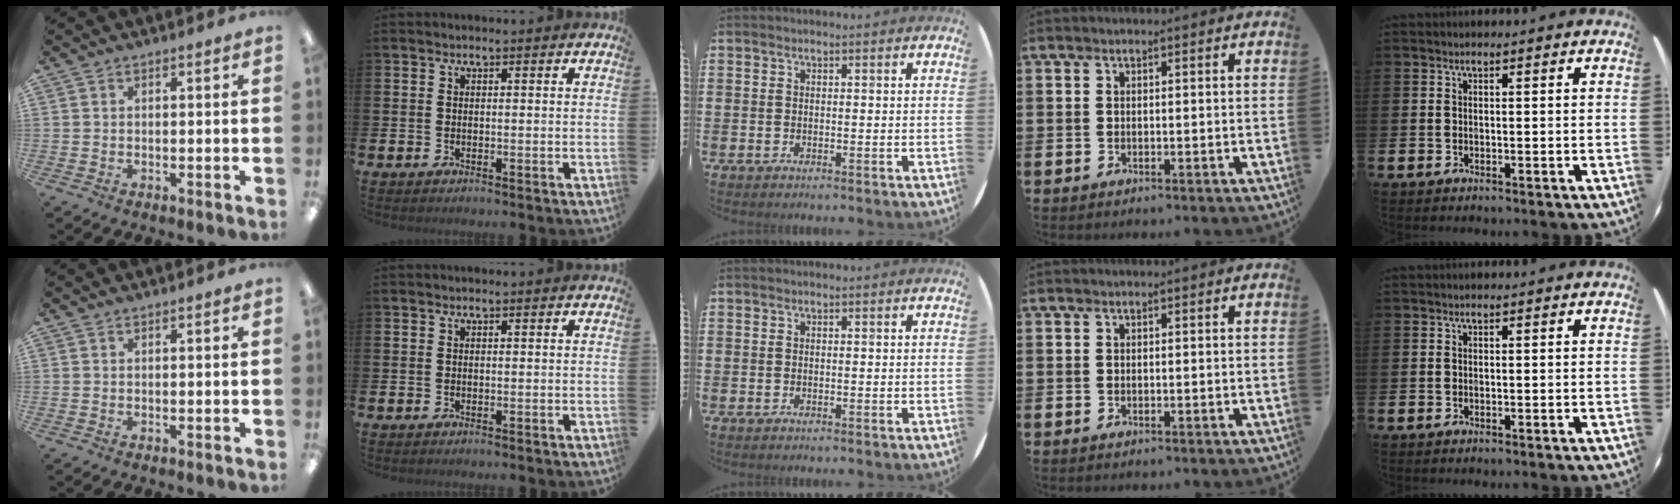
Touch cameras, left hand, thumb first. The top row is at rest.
{}